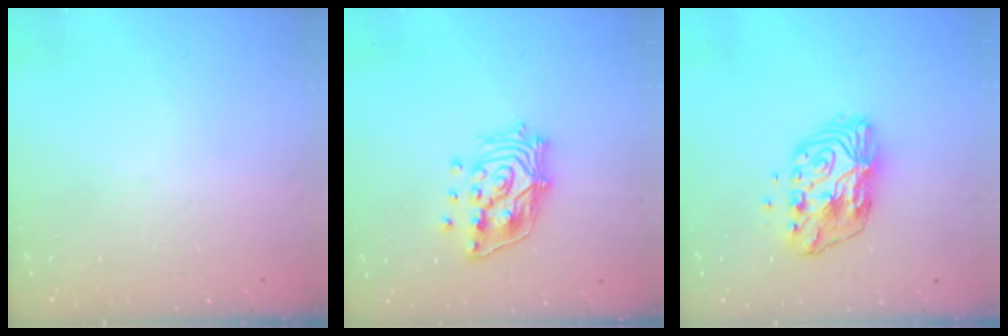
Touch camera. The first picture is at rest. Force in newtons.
{"total": 14.9, "press": 14.8, "slide": 2.2}
{"total": 12.5, "press": 12.5, "slide": 1.0}